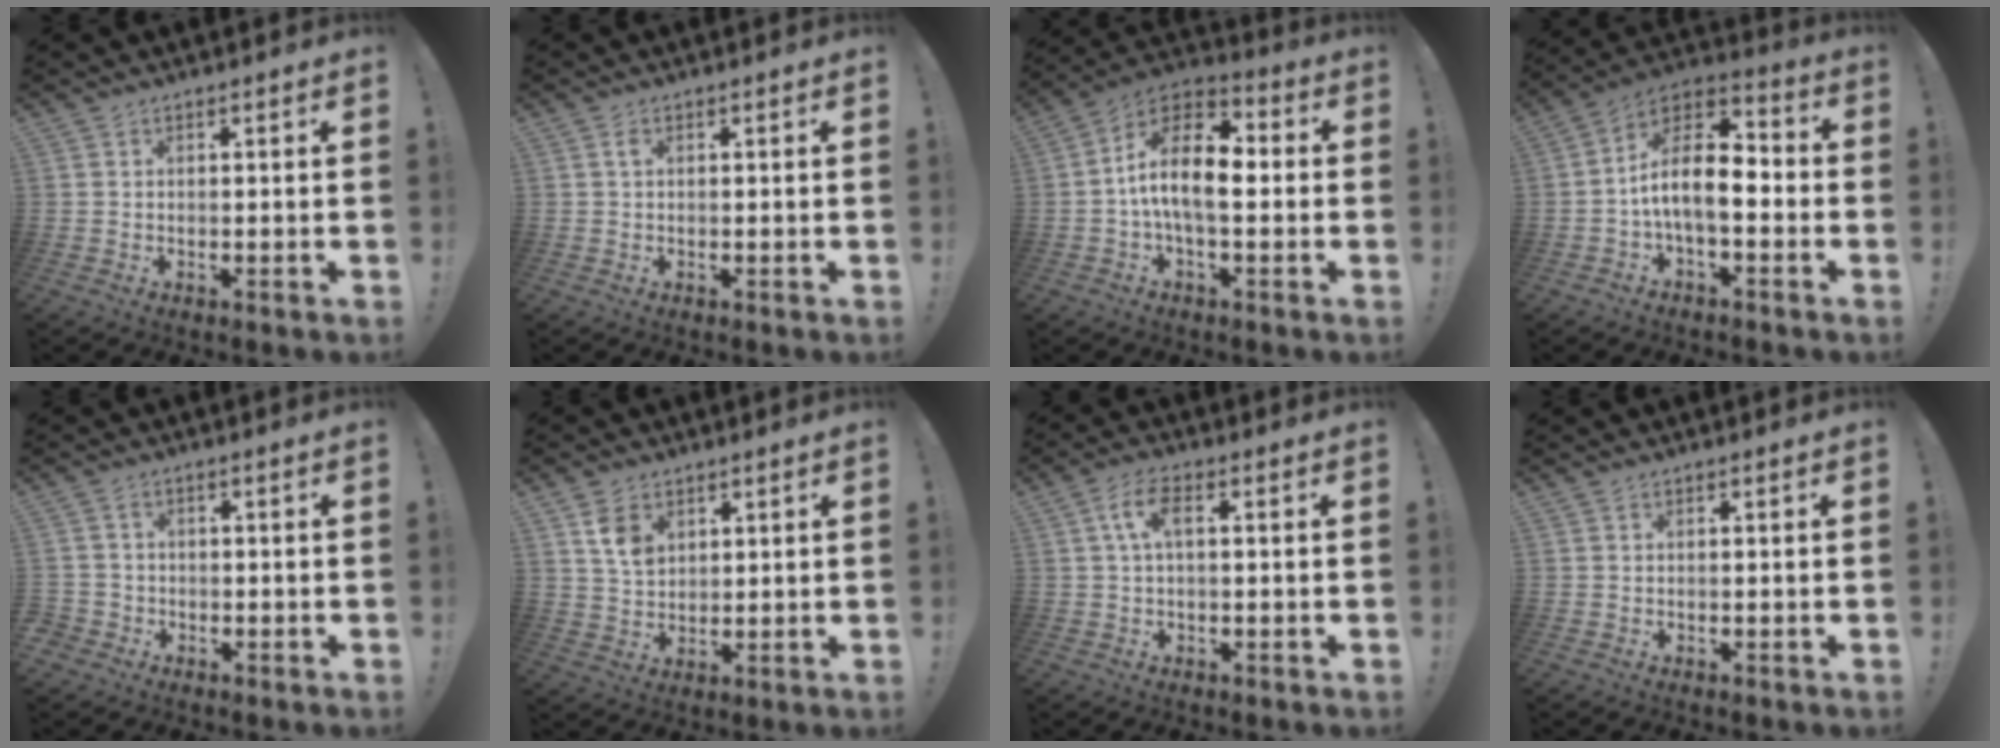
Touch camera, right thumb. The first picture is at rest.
{"total": 1.2, "force": [0.3, 0.6, 0.9], "torque": [-0.014, 0.002, 0.004]}
{"total": 14.7, "force": [-0.6, 7.1, 12.8], "torque": [-0.241, 0.018, -0.010]}
{"total": 14.0, "force": [-1.8, 6.9, 12.0], "torque": [-0.213, 0.012, -0.028]}
{"total": 2.6, "force": [-1.0, 2.3, 0.8], "torque": [-0.018, 0.005, -0.017]}
{"total": 6.7, "force": [3.3, 4.3, 3.9], "torque": [-0.057, -0.013, 0.062]}
{"total": 6.3, "force": [1.2, 2.3, 5.7], "torque": [-0.121, 0.006, 0.018]}
{"total": 0.0}